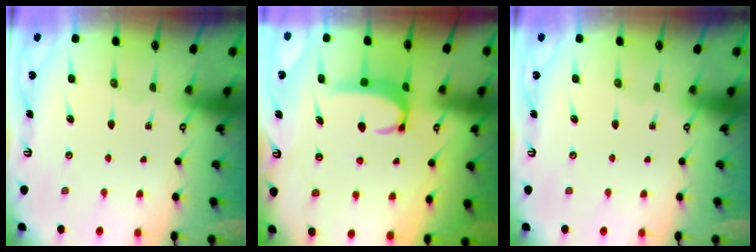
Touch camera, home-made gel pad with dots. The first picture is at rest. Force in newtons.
{"total": 2.7, "press": 2.7, "slide": 0.5}
{"total": 0.0}